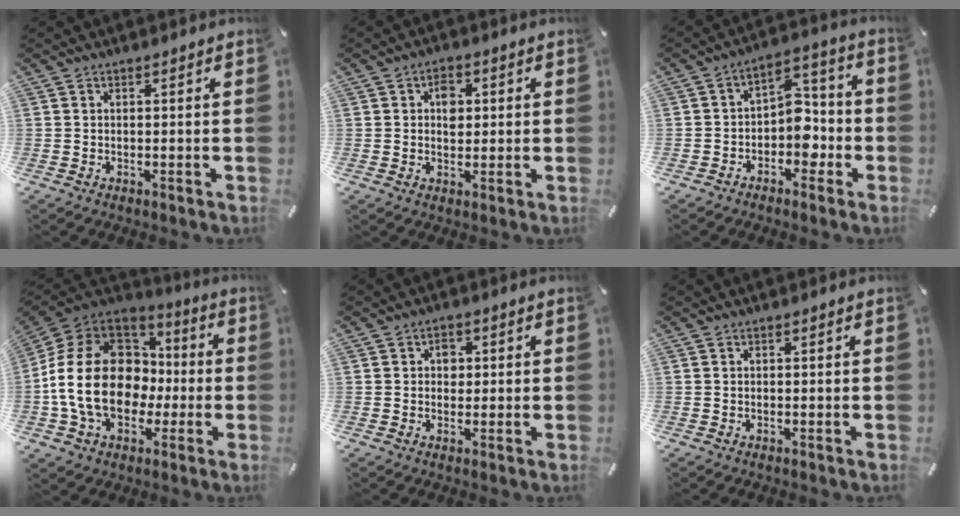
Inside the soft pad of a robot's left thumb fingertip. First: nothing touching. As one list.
[{"total": 4.6, "force": [0.7, 3.4, 3.0], "torque": [-0.029, -0.003, 0.004]}, {"total": 8.9, "force": [-2.9, 7.0, 4.8], "torque": [-0.046, 0.022, -0.053]}, {"total": 20.7, "force": [-3.0, 16.1, 12.8], "torque": [-0.271, 0.025, -0.044]}, {"total": 3.1, "force": [0.2, 2.6, 1.8], "torque": [-0.013, -0.001, -0.004]}, {"total": 0.0}]